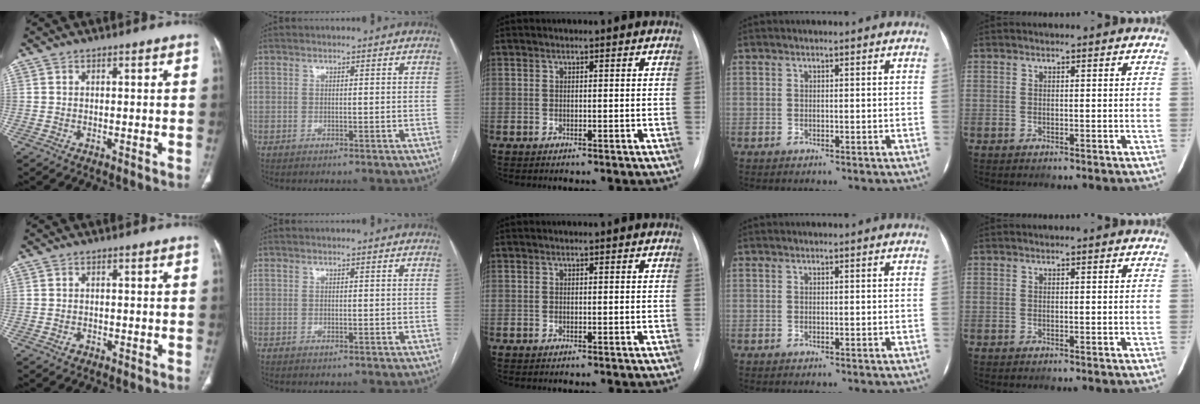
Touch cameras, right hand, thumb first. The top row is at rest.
{"thumb": {"total": 1.2, "force": [-0.6, 0.9, 0.5], "torque": [-0.007, 0.005, -0.009]}}